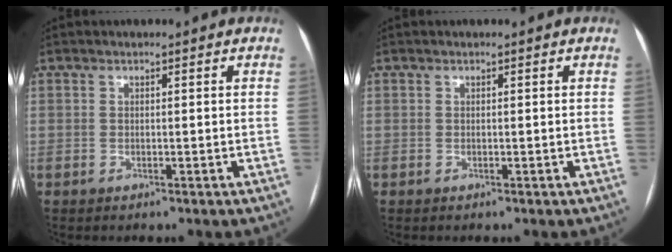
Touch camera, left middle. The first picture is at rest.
{"total": 0.0}